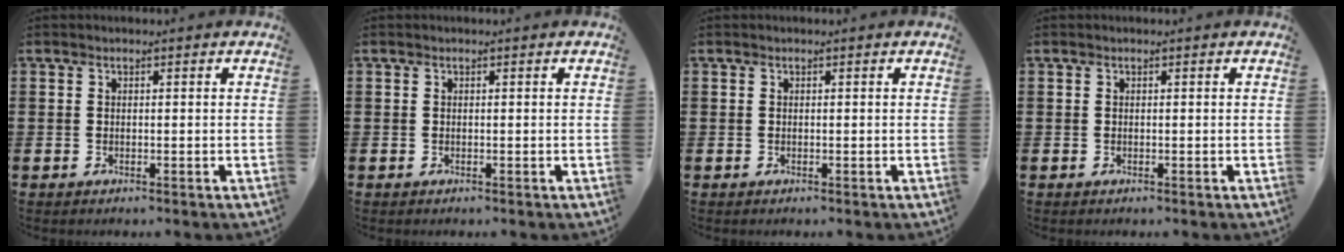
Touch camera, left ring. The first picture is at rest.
{"total": 0.0}
{"total": 0.0}
{"total": 0.0}